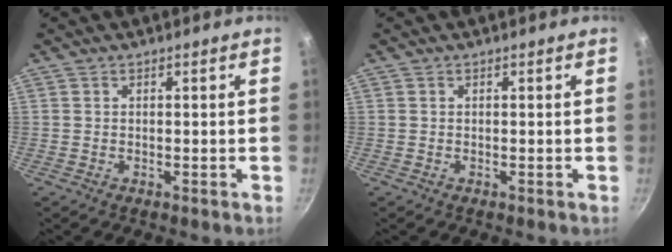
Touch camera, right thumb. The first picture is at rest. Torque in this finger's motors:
{"motor_torque": [-0.02, -0.02, 0.07, -0.04, 0.04]}